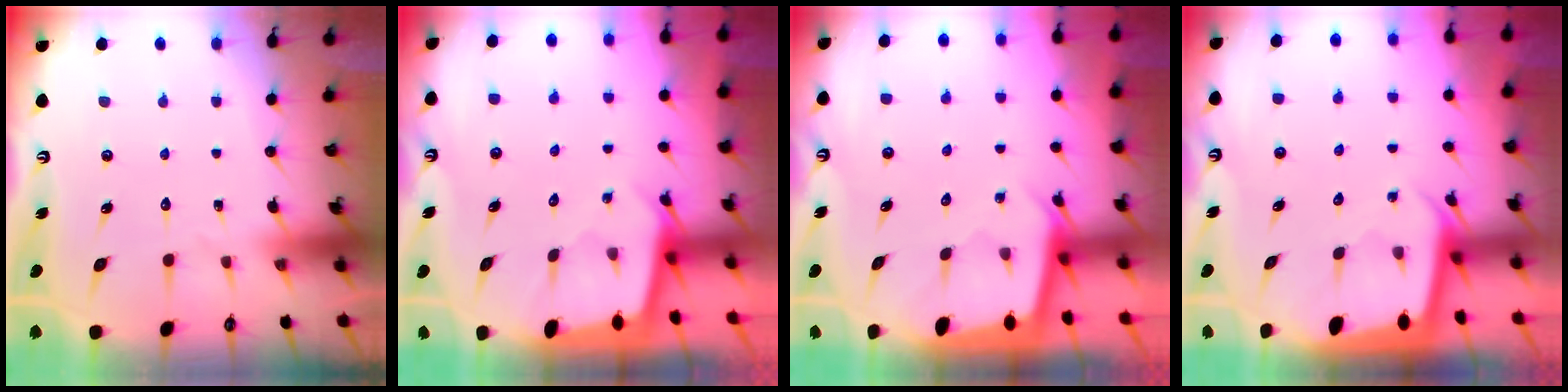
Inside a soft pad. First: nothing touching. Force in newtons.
{"total": 1.8, "press": 1.8, "slide": 0.2}
{"total": 1.7, "press": 1.7, "slide": 0.1}
{"total": 1.8, "press": 1.7, "slide": 0.1}